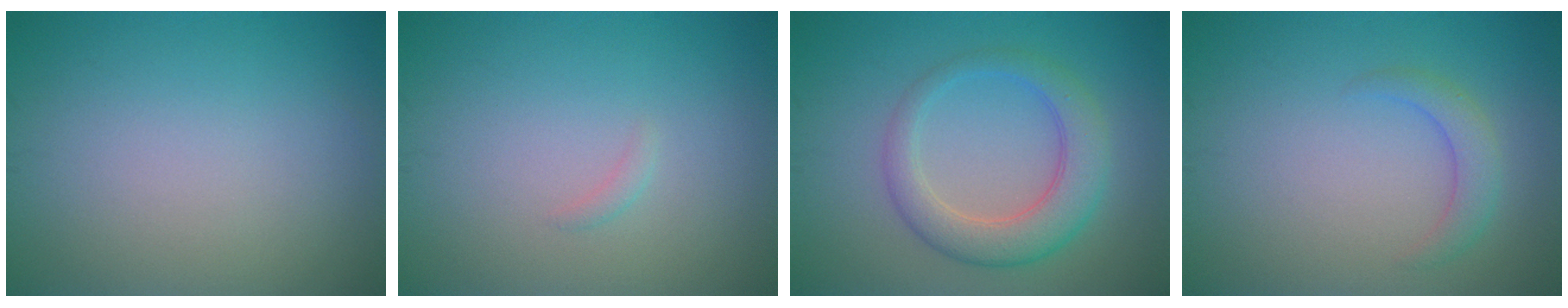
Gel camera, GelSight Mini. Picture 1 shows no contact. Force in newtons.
{"total": 0.6, "press": 0.6, "slide": 0.0}
{"total": 4.8, "press": 4.7, "slide": 0.1}
{"total": 2.0, "press": 2.0, "slide": 0.1}